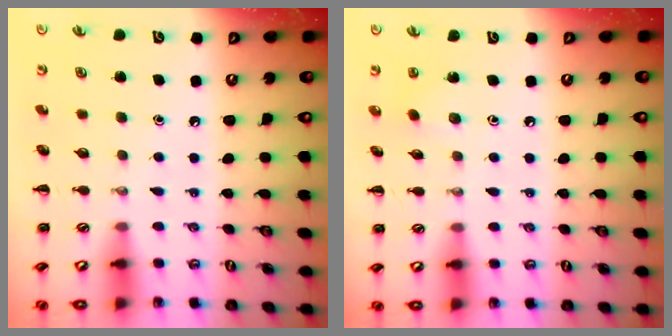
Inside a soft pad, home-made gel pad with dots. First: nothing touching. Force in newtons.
{"total": 2.8, "press": 2.6, "slide": 0.9}